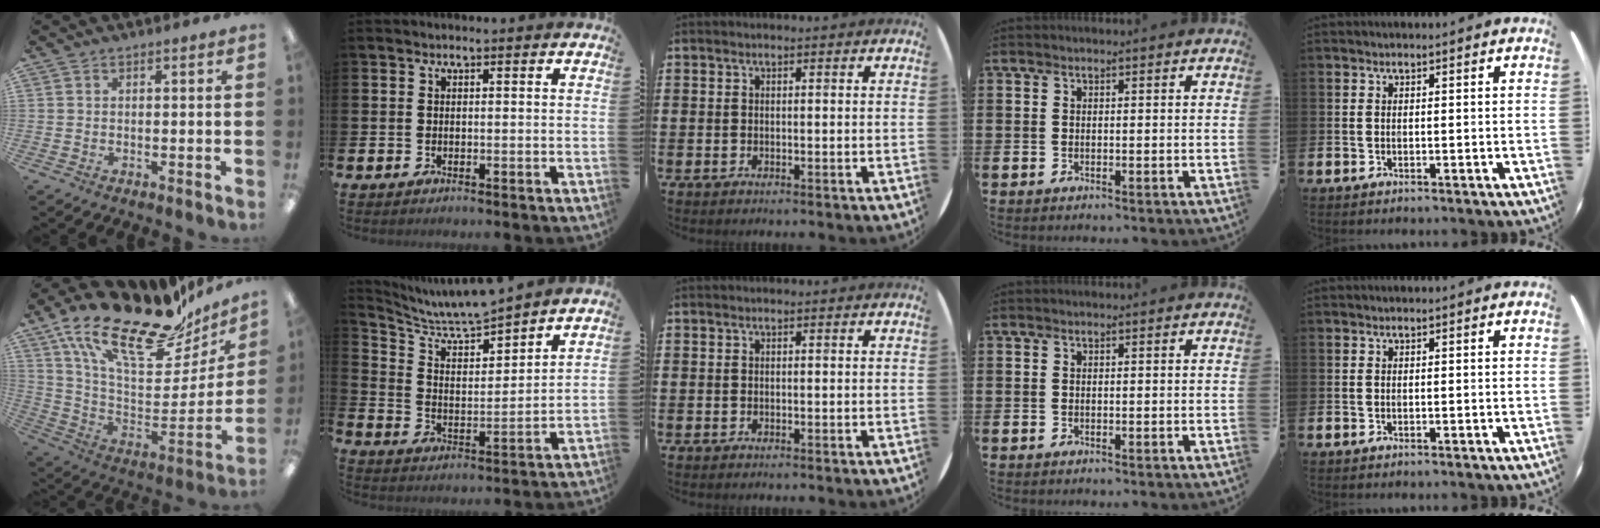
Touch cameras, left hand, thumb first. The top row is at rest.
{"thumb": {"total": 24.9, "force": [18.2, 8.9, 14.5], "torque": [-0.228, -0.130, 0.312]}, "index": {"total": 7.8, "force": [7.5, 1.0, 2.0], "torque": [-0.079, -0.056, 0.131]}}